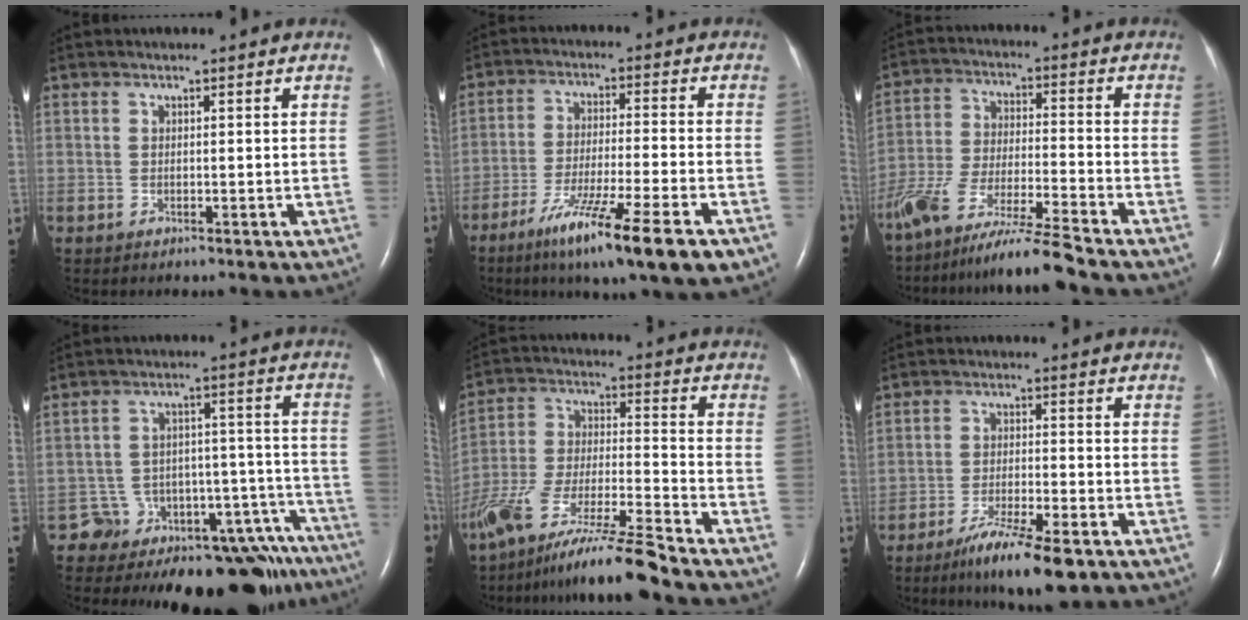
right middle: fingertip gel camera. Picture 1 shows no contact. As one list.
[{"total": 14.3, "force": [-8.4, 0.0, 11.5], "torque": [-0.185, -0.043, -0.139]}, {"total": 12.0, "force": [-10.1, -1.1, 6.3], "torque": [-0.120, -0.022, -0.189]}, {"total": 15.1, "force": [-13.6, 5.4, 3.9], "torque": [0.001, 0.080, -0.178]}, {"total": 16.4, "force": [-13.3, -0.3, 9.5], "torque": [-0.204, -0.025, -0.248]}, {"total": 9.1, "force": [-6.1, 0.9, 6.8], "torque": [-0.122, -0.021, -0.100]}]